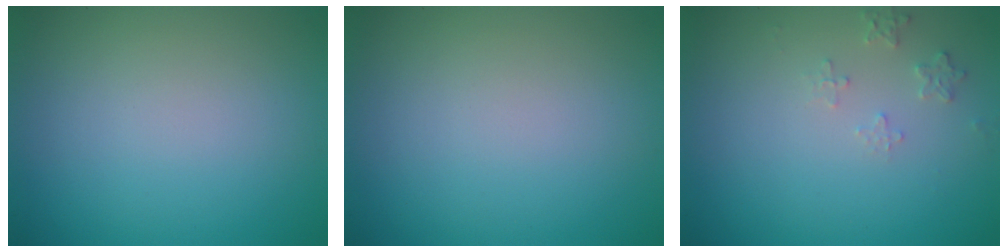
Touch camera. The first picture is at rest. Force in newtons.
{"total": 0.0}
{"total": 1.3, "press": 1.3, "slide": 0.2}